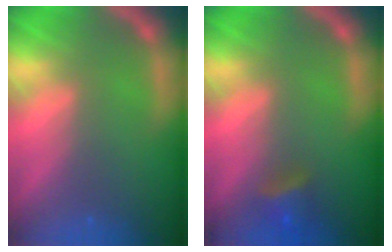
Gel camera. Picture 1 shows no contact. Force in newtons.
{"total": 2.9}